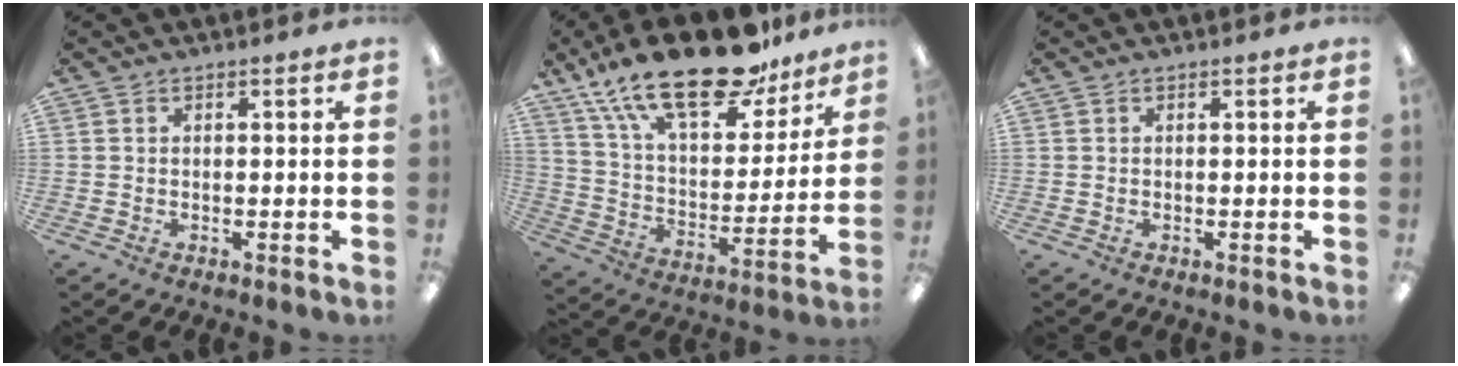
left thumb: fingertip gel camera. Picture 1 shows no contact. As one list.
[{"total": 25.0, "force": [17.5, 9.9, 14.9], "torque": [-0.251, -0.104, 0.300]}, {"total": 0.0}]